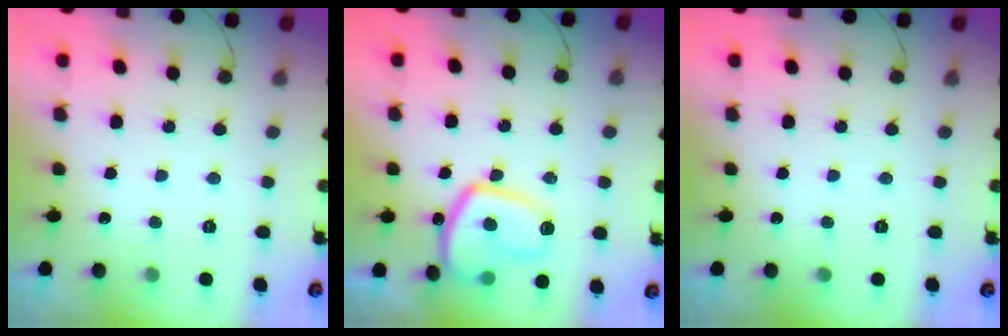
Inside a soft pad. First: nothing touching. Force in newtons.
{"total": 13.8, "press": 13.7, "slide": 1.4}
{"total": 0.0}